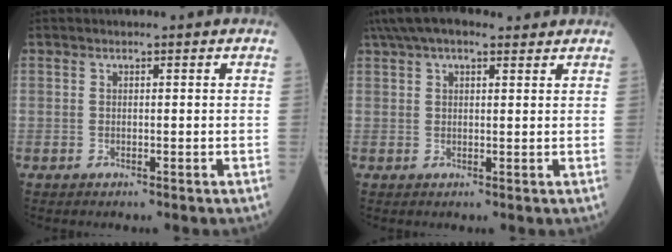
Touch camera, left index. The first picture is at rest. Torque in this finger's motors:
{"motor_torque": [0.89, -1.19, 0.05, 0.06]}